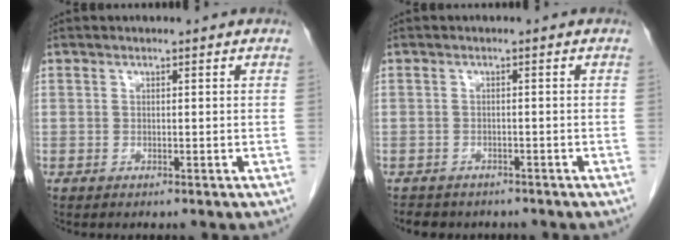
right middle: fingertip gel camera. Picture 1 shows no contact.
{"total": 5.1, "force": [-4.3, 2.5, 1.3], "torque": [-0.021, 0.001, -0.053]}